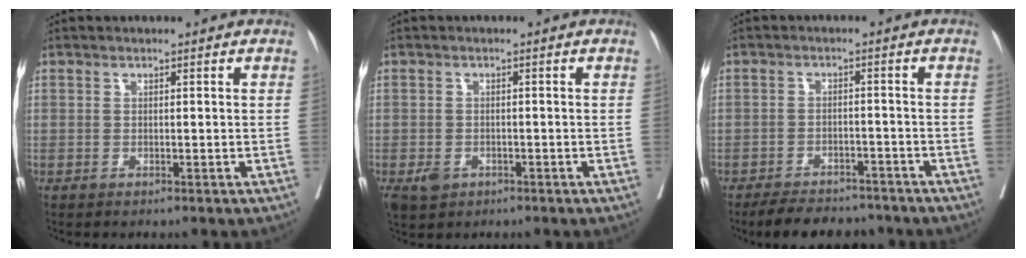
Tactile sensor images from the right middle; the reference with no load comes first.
{"total": 3.5, "force": [-1.8, 2.3, 1.8], "torque": [-0.034, -0.003, -0.023]}
{"total": 8.5, "force": [-7.4, 3.3, 2.5], "torque": [-0.032, -0.004, -0.104]}